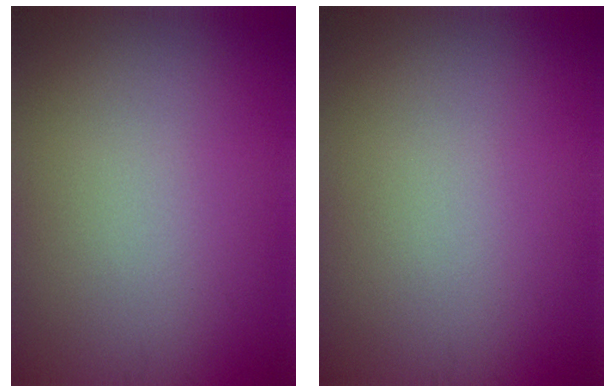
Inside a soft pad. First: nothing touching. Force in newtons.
{"total": 0.0}